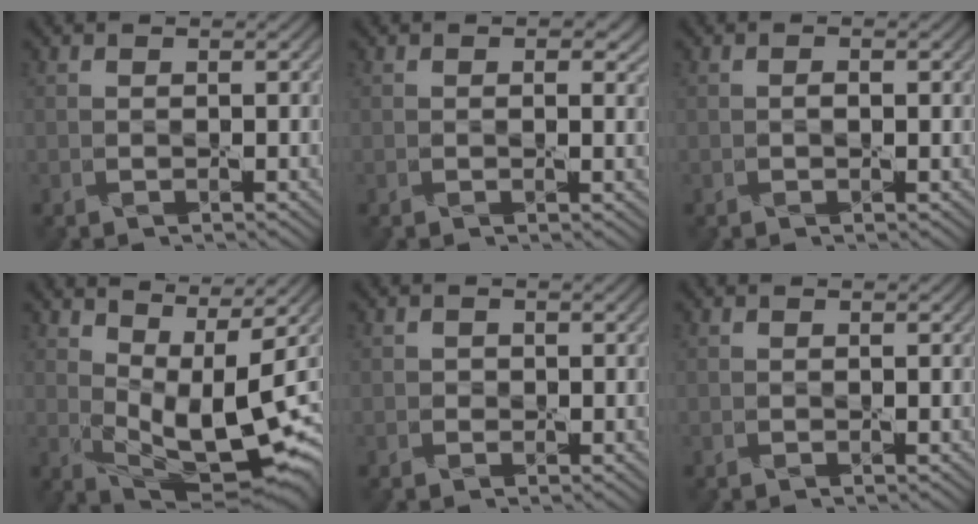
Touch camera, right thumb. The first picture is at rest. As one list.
[{"total": 1.5, "force": [0.6, 0.7, 1.2], "torque": [-0.013, -0.004, 0.011]}, {"total": 0.5, "force": [0.0, 0.2, 0.5], "torque": [-0.006, 0.001, 0.002]}, {"total": 10.9, "force": [3.1, 4.1, 9.6], "torque": [-0.167, -0.004, 0.068]}, {"total": 0.7, "force": [-0.3, 0.7, 0.0], "torque": [0.005, -0.003, -0.005]}, {"total": 0.0}]